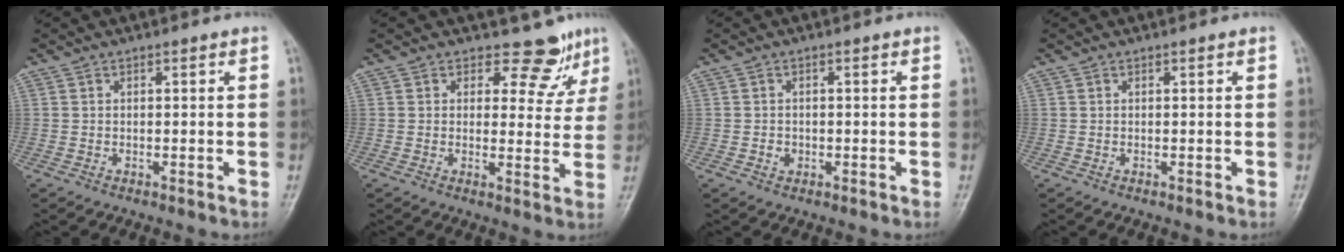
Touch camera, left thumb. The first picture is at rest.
{"total": 6.6, "force": [5.2, 4.0, 1.0], "torque": [0.021, -0.039, 0.054]}
{"total": 1.6, "force": [-0.4, 1.4, 0.6], "torque": [-0.005, 0.004, -0.007]}
{"total": 0.0}